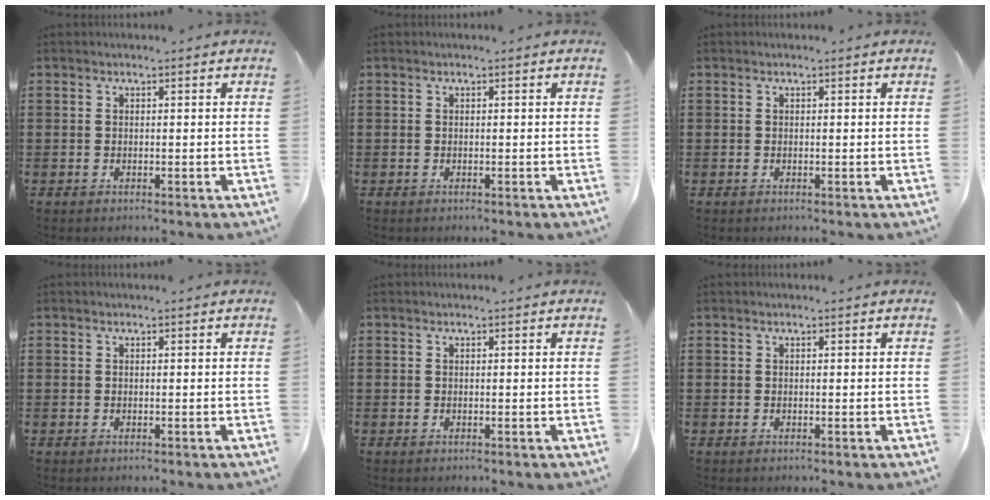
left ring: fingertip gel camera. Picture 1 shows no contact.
{"total": 0.0}
{"total": 0.0}
{"total": 0.0}
{"total": 0.0}
{"total": 0.0}